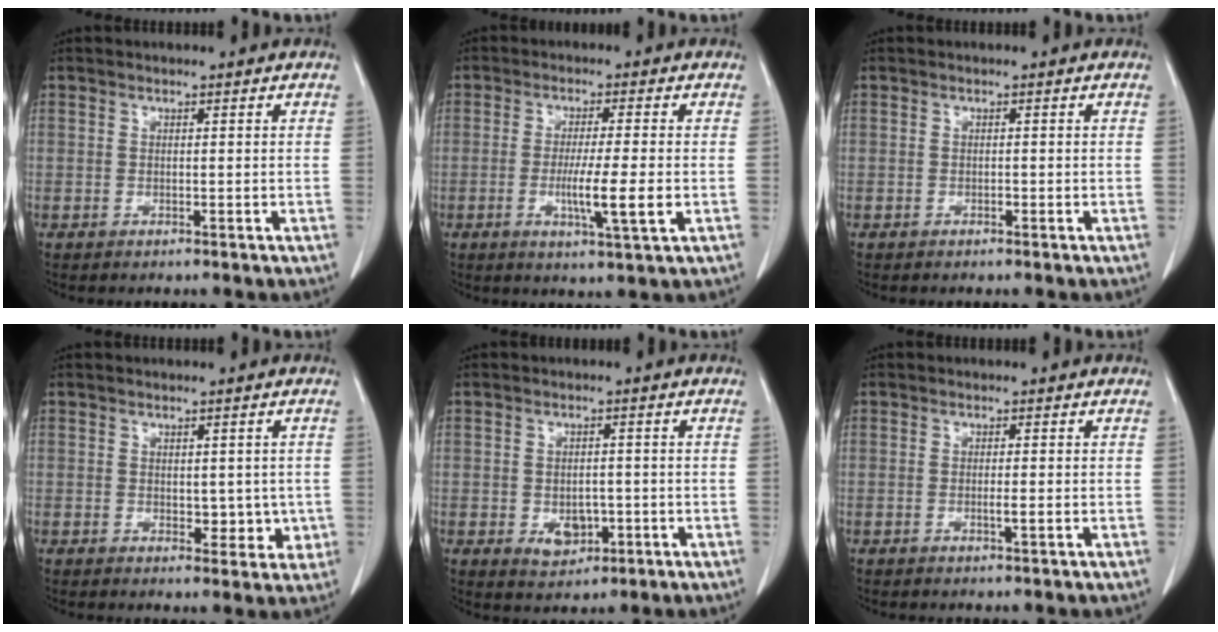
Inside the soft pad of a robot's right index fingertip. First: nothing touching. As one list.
[{"total": 7.1, "force": [-1.5, -0.3, 6.9], "torque": [-0.120, -0.017, -0.024]}, {"total": 0.0}, {"total": 3.9, "force": [-0.2, 2.5, 3.0], "torque": [-0.023, -0.004, 0.008]}, {"total": 4.3, "force": [-1.1, 3.1, 2.9], "torque": [-0.039, 0.000, -0.003]}, {"total": 1.2, "force": [-0.3, -0.1, 1.1], "torque": [-0.021, -0.004, -0.002]}]